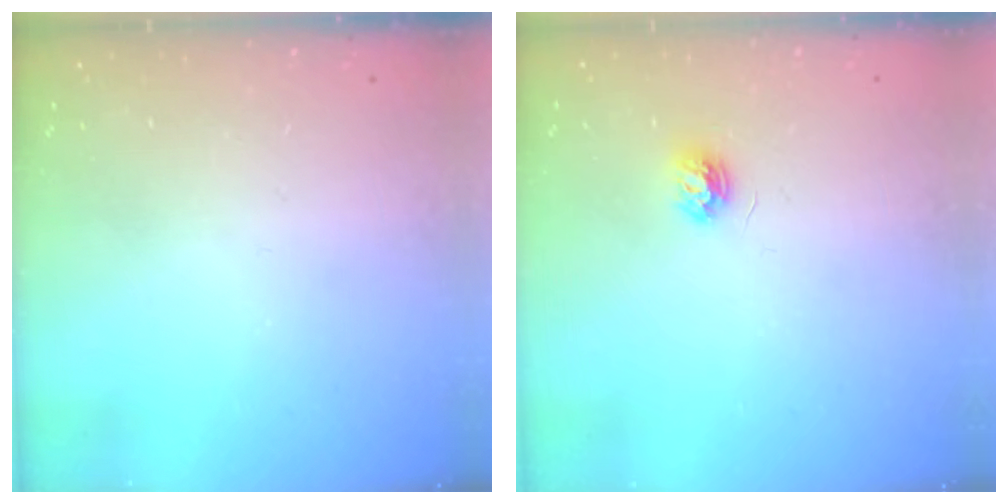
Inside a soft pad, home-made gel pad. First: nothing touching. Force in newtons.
{"total": 3.7, "press": 3.7, "slide": 0.4}